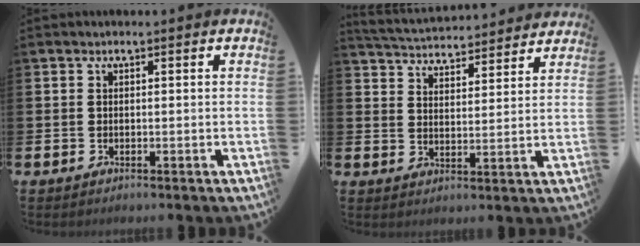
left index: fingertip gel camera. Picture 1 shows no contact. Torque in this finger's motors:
{"motor_torque": [1.07, -1.07, 0.25, 0.00]}